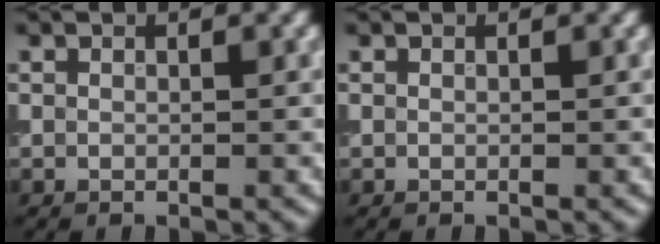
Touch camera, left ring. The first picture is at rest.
{"total": 0.0}